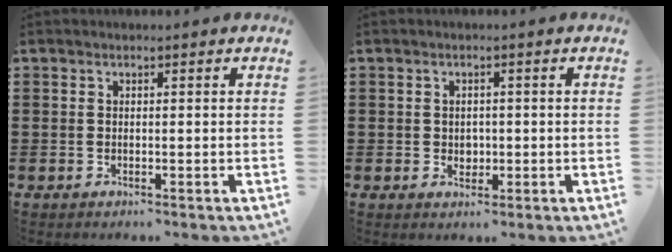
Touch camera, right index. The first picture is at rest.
{"total": 1.6, "force": [0.1, 1.3, 0.8], "torque": [-0.011, 0.001, -0.002]}